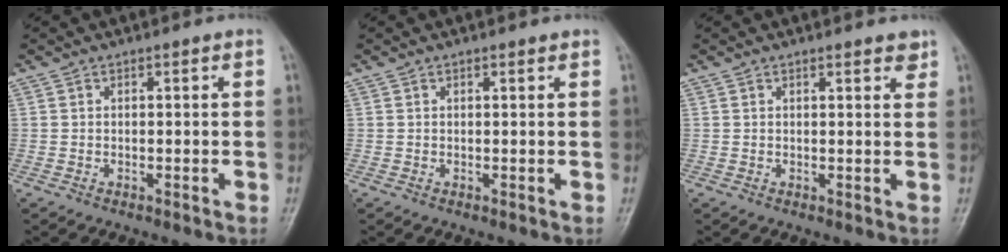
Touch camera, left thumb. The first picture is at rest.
{"total": 0.6, "force": [0.5, 0.2, 0.3], "torque": [-0.007, -0.002, 0.005]}
{"total": 2.3, "force": [1.8, 0.7, 1.2], "torque": [-0.004, -0.007, 0.020]}